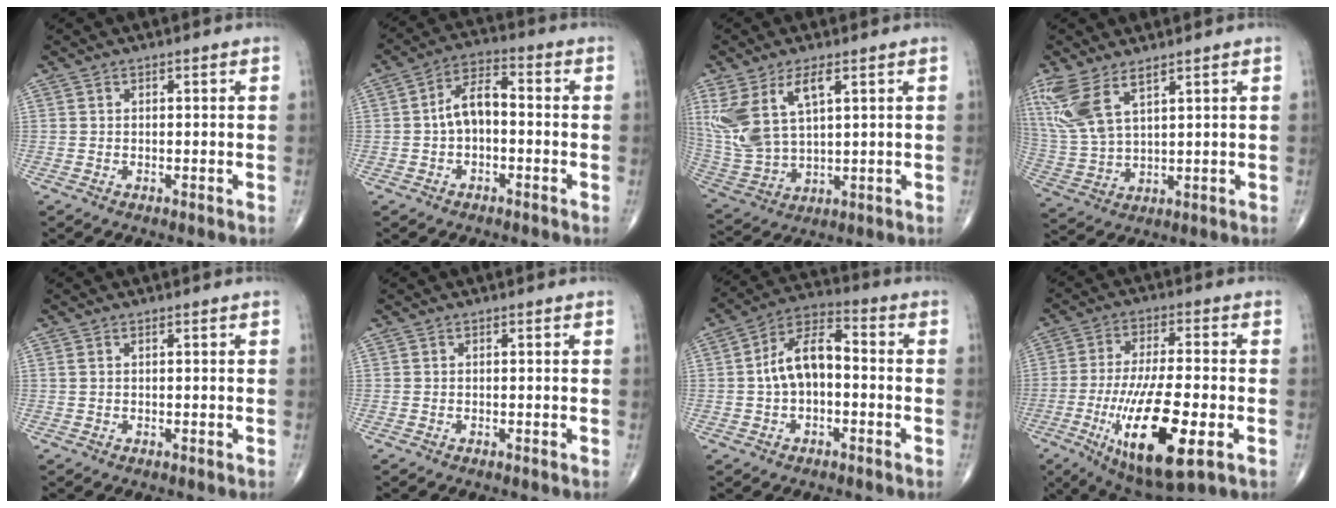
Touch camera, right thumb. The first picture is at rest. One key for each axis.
{"total": 7.1, "fx": -0.6, "fy": 4.0, "fz": 5.9, "tx": -0.099, "ty": 0.031, "tz": -0.021}
{"total": 13.7, "fx": 5.5, "fy": 6.4, "fz": 10.8, "tx": -0.237, "ty": -0.016, "tz": 0.124}
{"total": 11.1, "fx": 6.4, "fy": 4.2, "fz": 8.0, "tx": -0.189, "ty": -0.020, "tz": 0.146}
{"total": 0.8, "fx": 0.4, "fy": 0.2, "fz": 0.6, "tx": -0.020, "ty": 0.009, "tz": 0.012}
{"total": 0.0}
{"total": 10.2, "fx": -0.6, "fy": 5.8, "fz": 8.4, "tx": -0.147, "ty": 0.039, "tz": -0.021}
{"total": 18.7, "fx": -5.6, "fy": 5.2, "fz": 17.0, "tx": -0.325, "ty": -0.007, "tz": -0.085}